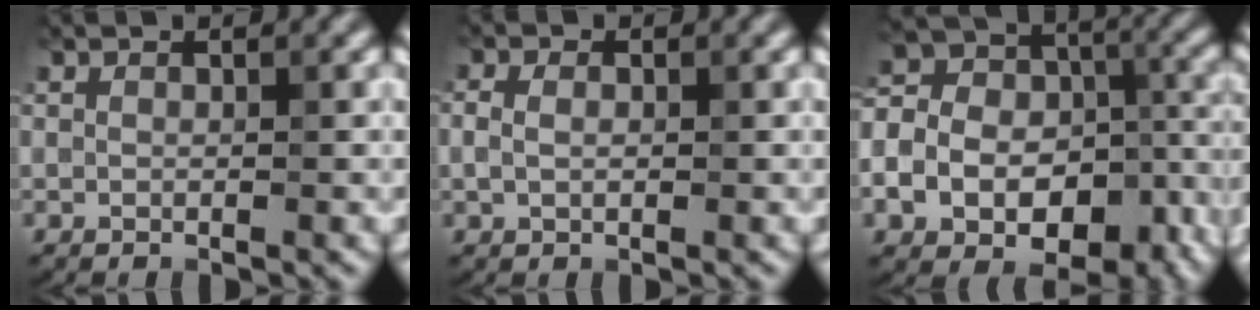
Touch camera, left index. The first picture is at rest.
{"total": 2.0, "force": [0.3, 1.4, 1.4], "torque": [-0.025, 0.003, 0.002]}
{"total": 16.4, "force": [-7.4, 11.7, 8.9], "torque": [-0.183, -0.023, -0.106]}